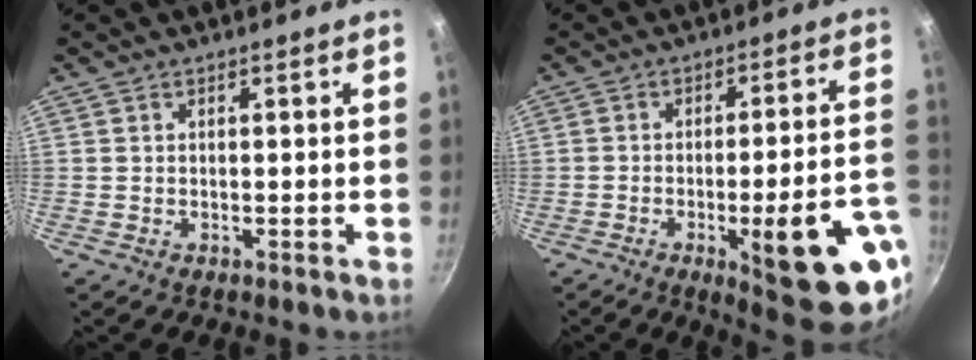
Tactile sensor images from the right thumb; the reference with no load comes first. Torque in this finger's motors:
{"motor_torque": [2.75, 2.27, 1.59, -0.78, 0.38]}